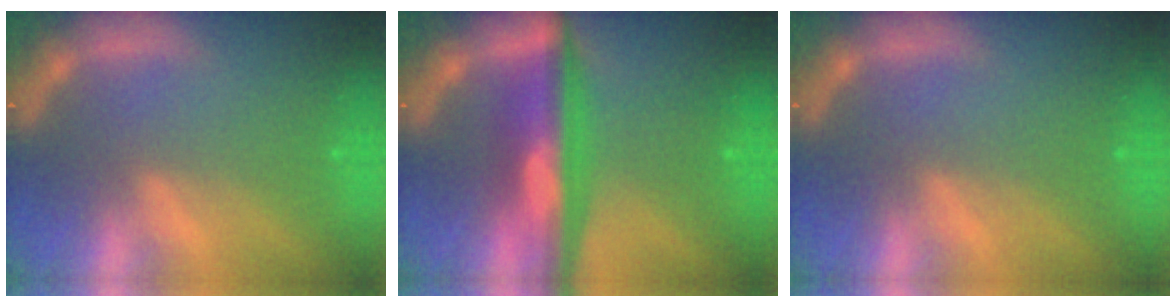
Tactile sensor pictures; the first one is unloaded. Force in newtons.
{"total": 7.4}
{"total": 0.0}